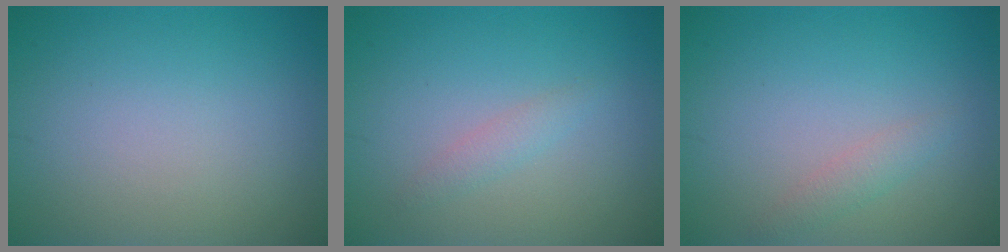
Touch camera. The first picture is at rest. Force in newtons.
{"total": 1.2, "press": 1.2, "slide": 0.0}
{"total": 1.3, "press": 1.3, "slide": 0.1}